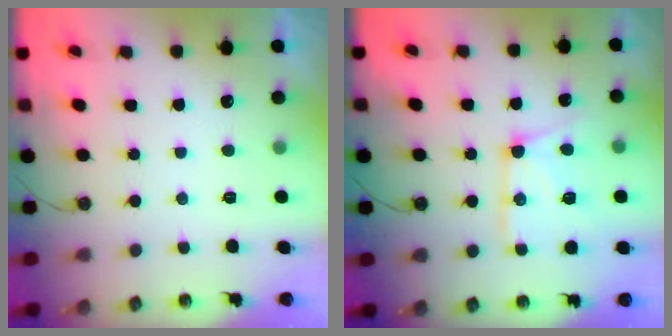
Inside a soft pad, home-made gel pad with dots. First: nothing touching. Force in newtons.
{"total": 15.1, "press": 15.1, "slide": 1.1}